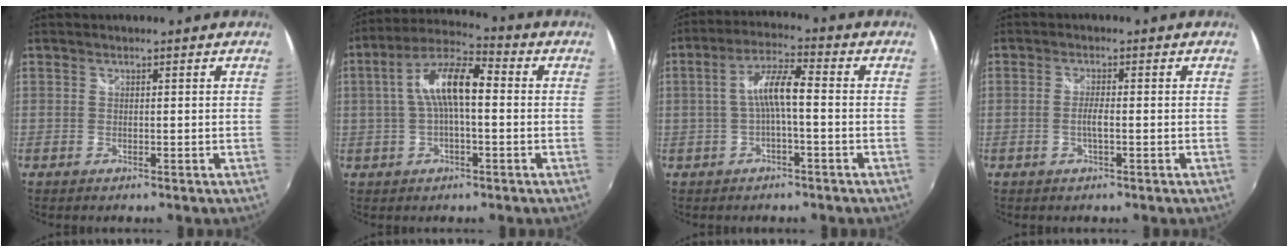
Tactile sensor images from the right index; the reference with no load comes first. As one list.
[{"total": 10.4, "force": [0.3, 3.5, 9.8], "torque": [-0.191, 0.025, 0.002]}, {"total": 6.5, "force": [-1.0, 1.1, 6.4], "torque": [-0.131, 0.015, -0.017]}, {"total": 2.2, "force": [-0.6, 0.2, 2.1], "torque": [-0.041, -0.002, -0.012]}]